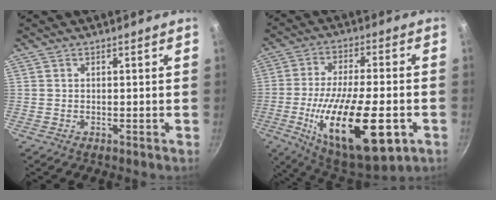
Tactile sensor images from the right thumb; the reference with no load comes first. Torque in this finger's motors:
{"motor_torque": [0.25, 1.57, 2.35, -0.42, 0.47]}